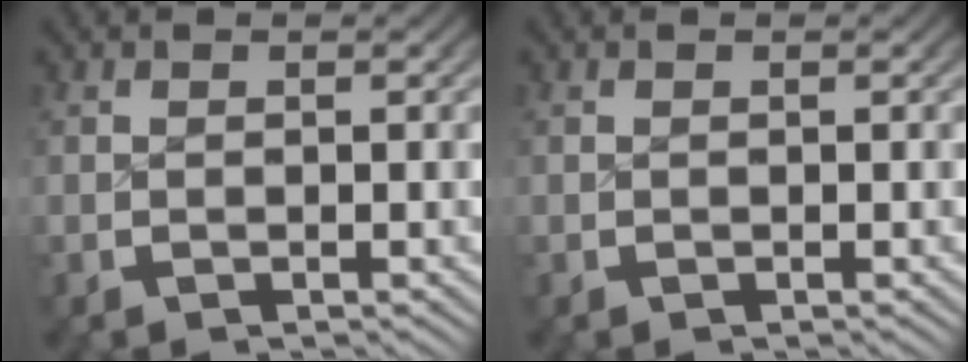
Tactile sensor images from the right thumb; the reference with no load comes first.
{"total": 0.0}